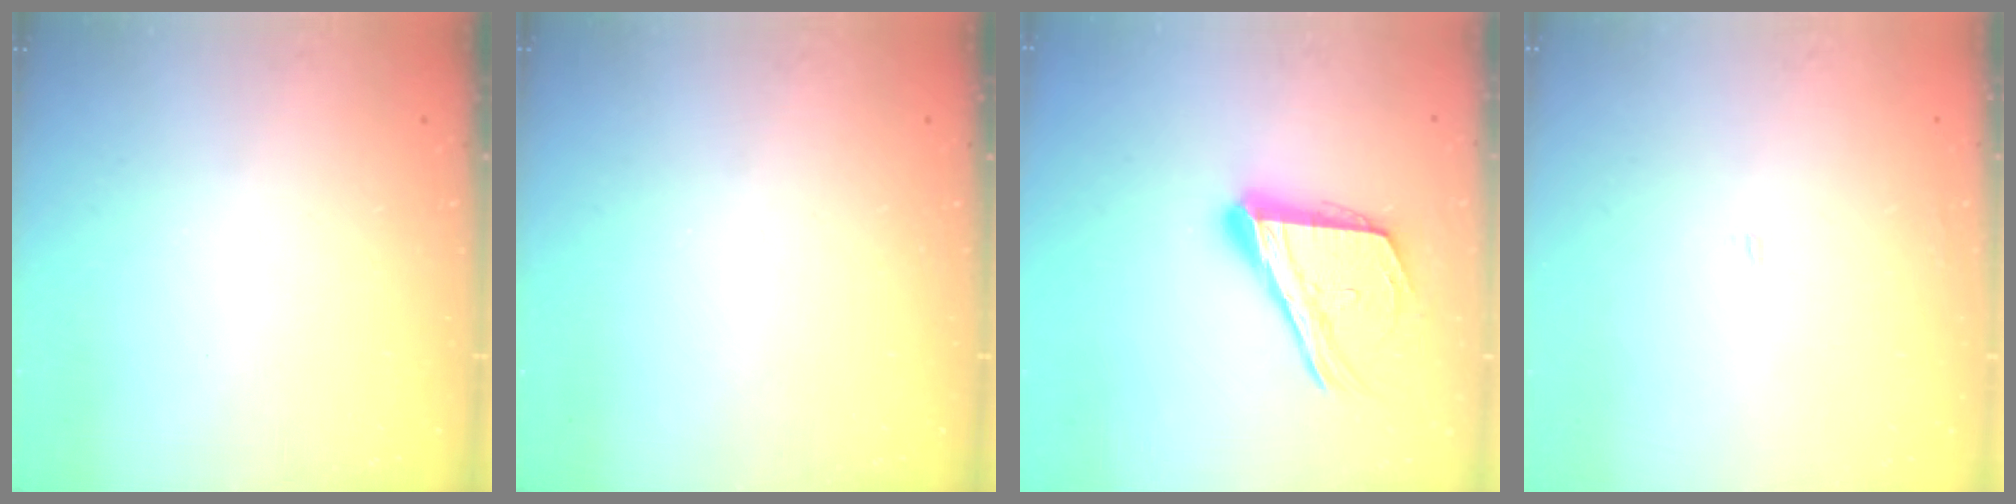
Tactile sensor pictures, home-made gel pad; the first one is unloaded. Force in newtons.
{"total": 0.0}
{"total": 19.8, "press": 19.7, "slide": 2.6}
{"total": 1.2, "press": 1.2, "slide": 0.1}